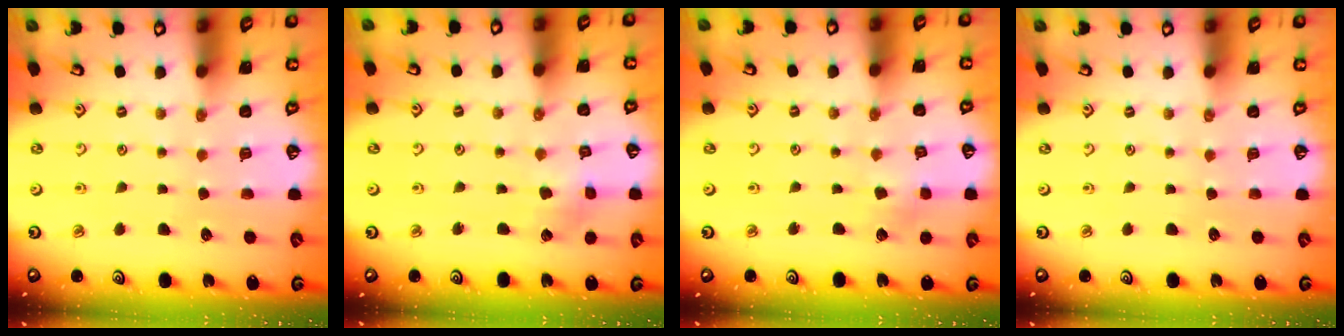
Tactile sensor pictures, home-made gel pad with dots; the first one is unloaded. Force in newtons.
{"total": 2.9, "press": 2.9, "slide": 0.2}
{"total": 2.3, "press": 2.3, "slide": 0.4}
{"total": 0.0}